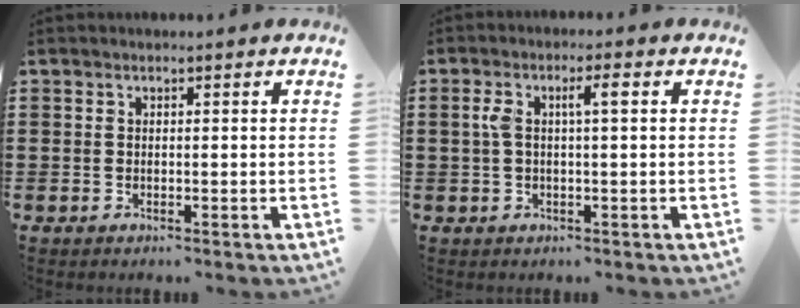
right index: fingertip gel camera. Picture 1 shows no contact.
{"total": 3.9, "force": [0.6, 0.9, 3.7], "torque": [-0.072, 0.001, 0.003]}